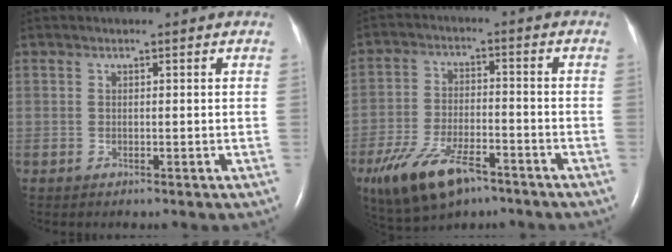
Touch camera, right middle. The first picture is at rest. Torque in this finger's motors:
{"motor_torque": [1.25, -0.89, 0.59, 0.08]}